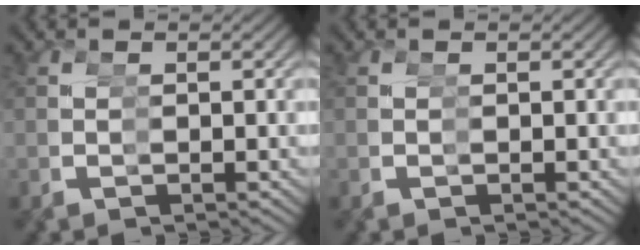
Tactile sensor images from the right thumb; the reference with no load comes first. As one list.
[{"total": 0.0}]